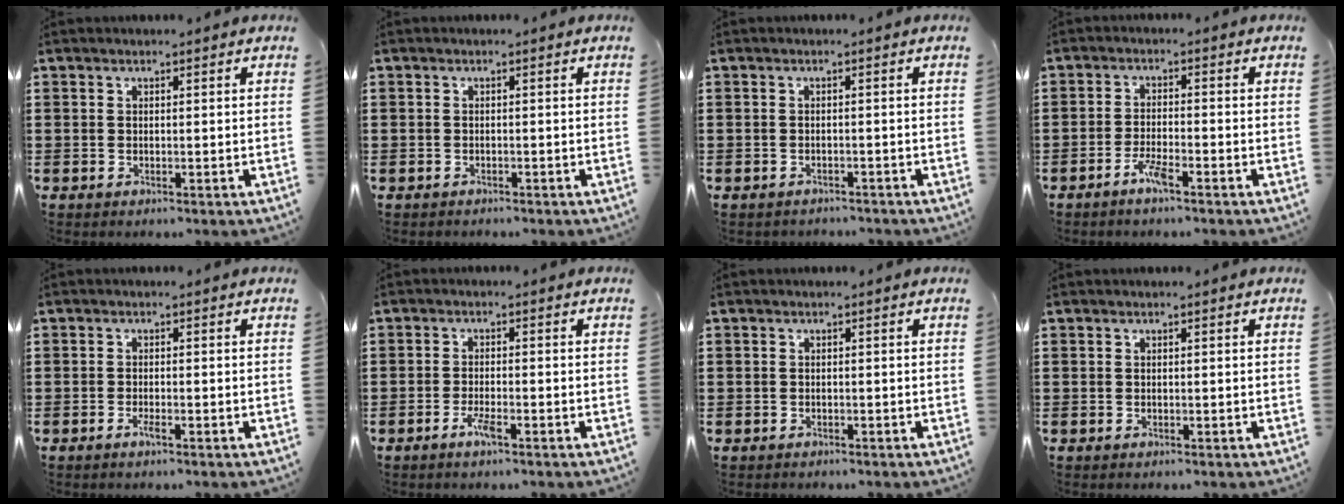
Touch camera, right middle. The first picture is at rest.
{"total": 0.7, "force": [-0.6, 0.4, -0.1], "torque": [0.002, 0.004, -0.015]}
{"total": 1.0, "force": [-1.0, 0.2, 0.0], "torque": [-0.003, 0.001, -0.022]}
{"total": 3.3, "force": [-2.2, 0.4, 2.4], "torque": [-0.063, -0.004, -0.047]}
{"total": 1.4, "force": [-0.8, 0.2, 1.1], "torque": [-0.028, -0.005, -0.016]}
{"total": 2.7, "force": [-1.6, 0.4, 2.1], "torque": [-0.051, -0.005, -0.032]}
{"total": 0.7, "force": [-0.6, 0.5, -0.1], "torque": [0.001, 0.004, -0.013]}
{"total": 0.0}